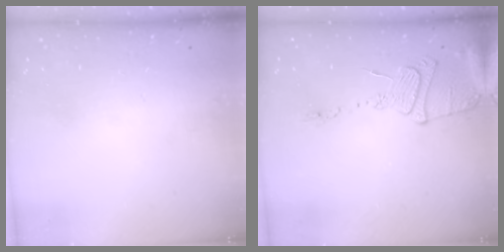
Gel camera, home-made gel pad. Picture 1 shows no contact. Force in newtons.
{"total": 12.3, "press": 12.3, "slide": 1.1}